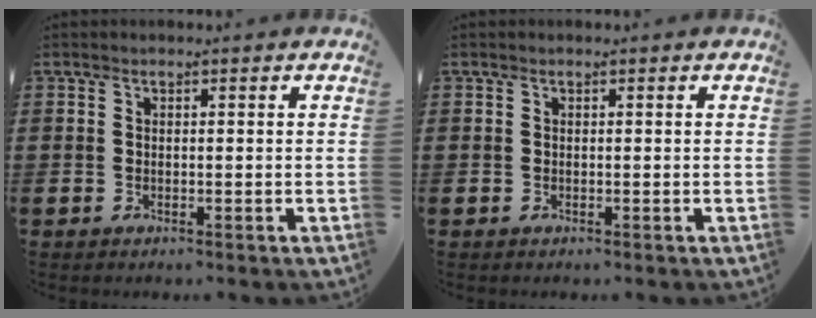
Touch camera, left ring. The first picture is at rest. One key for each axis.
{"total": 0.0}